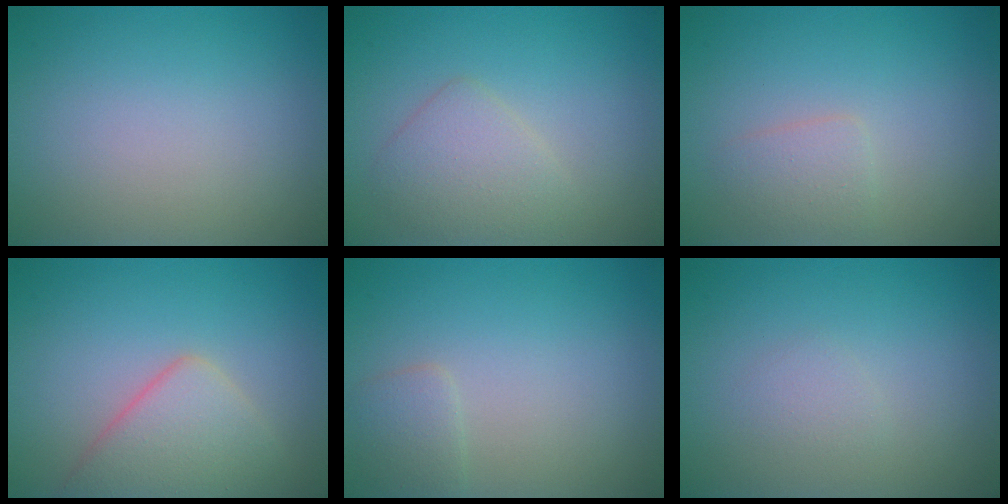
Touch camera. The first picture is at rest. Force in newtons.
{"total": 2.9, "press": 2.9, "slide": 0.2}
{"total": 1.5, "press": 1.5, "slide": 0.1}
{"total": 4.5, "press": 4.5, "slide": 0.2}
{"total": 1.5, "press": 1.5, "slide": 0.0}
{"total": 0.9, "press": 0.9, "slide": 0.0}